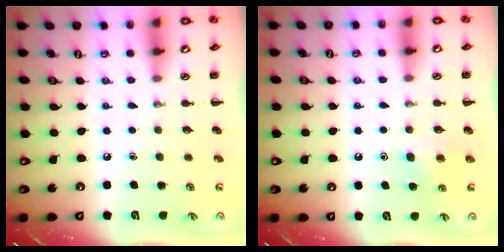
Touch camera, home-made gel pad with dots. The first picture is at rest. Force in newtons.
{"total": 4.9, "press": 4.7, "slide": 1.4}